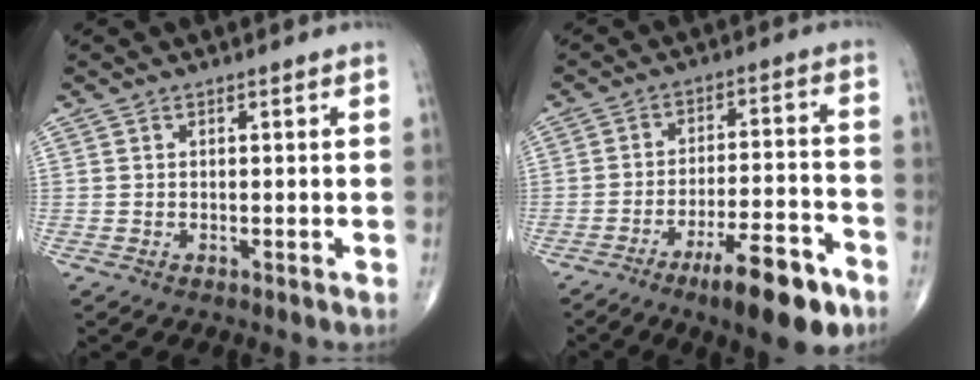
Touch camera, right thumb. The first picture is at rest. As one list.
[{"total": 14.1, "force": [-8.6, 3.7, 10.5], "torque": [-0.154, 0.055, -0.132]}]